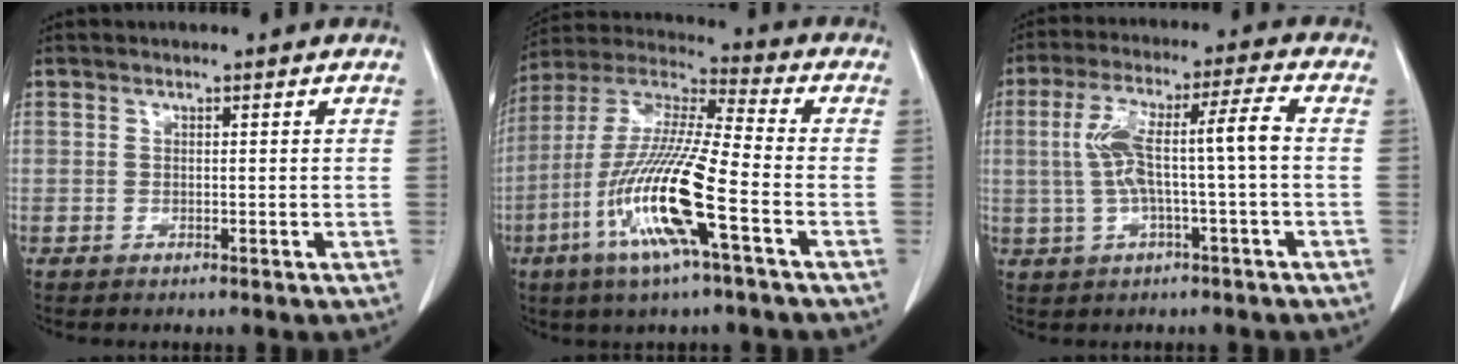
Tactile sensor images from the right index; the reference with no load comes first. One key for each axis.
{"total": 17.5, "fx": -6.3, "fy": 1.3, "fz": 16.3, "tx": -0.341, "ty": -0.017, "tz": -0.123}
{"total": 10.2, "fx": -0.2, "fy": 1.1, "fz": 10.1, "tx": -0.197, "ty": 0.036, "tz": -0.001}